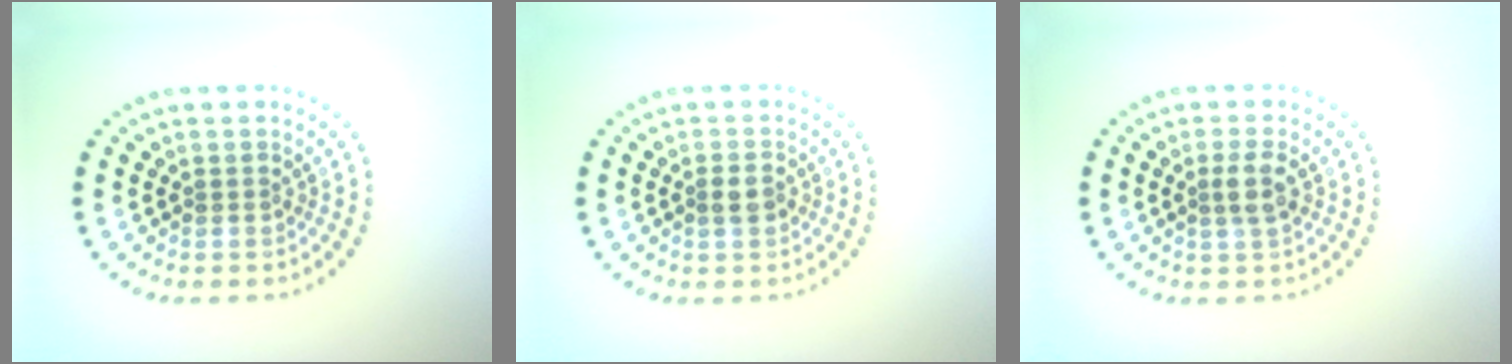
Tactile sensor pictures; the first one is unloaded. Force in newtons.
{"total": 1.5, "press": 1.5, "slide": 0.4}
{"total": 2.0, "press": 1.8, "slide": 0.9}